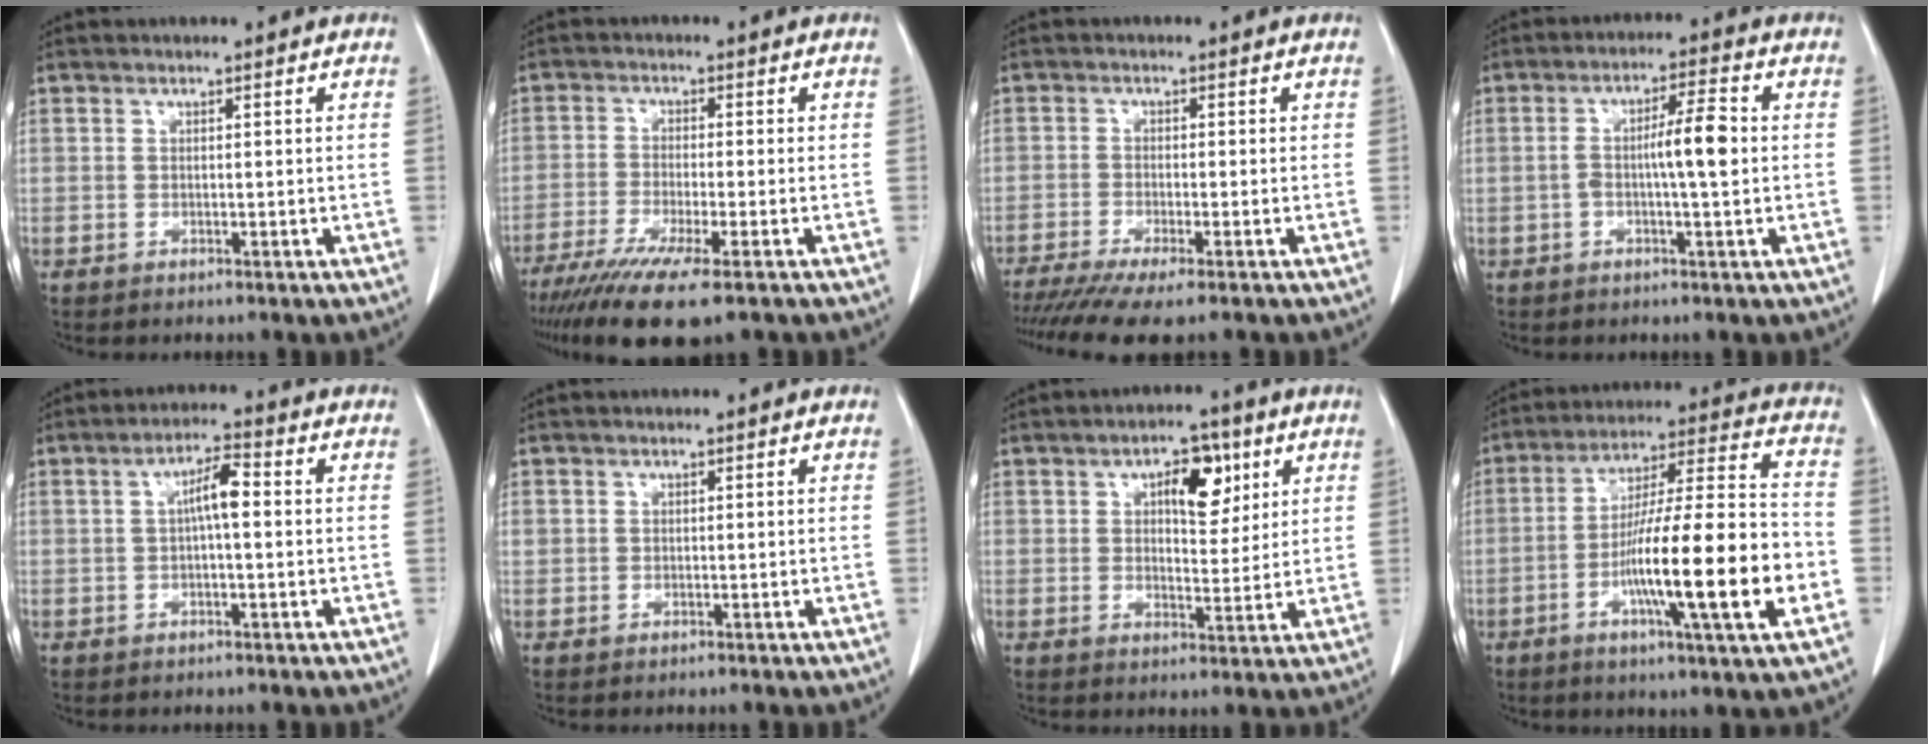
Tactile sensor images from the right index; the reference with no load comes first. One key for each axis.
{"total": 10.6, "fx": -7.5, "fy": 0.8, "fz": 7.5, "tx": -0.125, "ty": -0.026, "tz": -0.123}
{"total": 8.3, "fx": -6.7, "fy": 0.3, "fz": 4.9, "tx": -0.073, "ty": -0.017, "tz": -0.109}
{"total": 6.0, "fx": -0.3, "fy": 0.5, "fz": 6.0, "tx": -0.105, "ty": 0.010, "tz": -0.008}
{"total": 4.5, "fx": 0.4, "fy": 0.8, "fz": 4.4, "tx": -0.077, "ty": 0.013, "tz": 0.003}
{"total": 0.7, "fx": 0.2, "fy": 0.6, "fz": 0.1, "tx": 0.003, "ty": 0.008, "tz": 0.002}
{"total": 7.1, "fx": 3.1, "fy": 3.3, "fz": 5.5, "tx": -0.079, "ty": 0.009, "tz": 0.047}
{"total": 19.8, "fx": -5.5, "fy": 0.8, "fz": 19.0, "tx": -0.308, "ty": -0.004, "tz": -0.089}